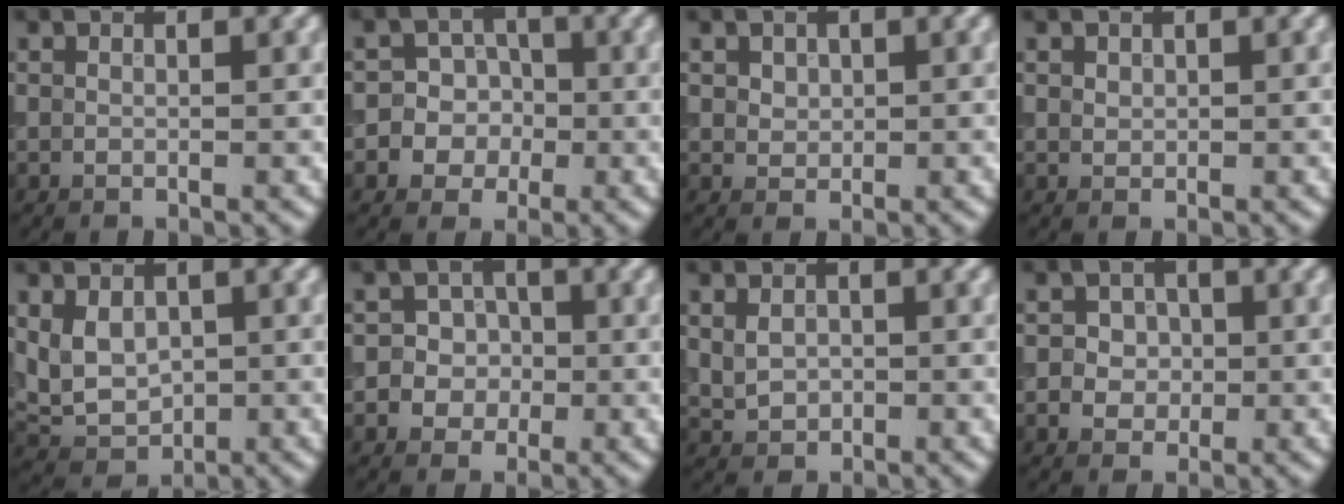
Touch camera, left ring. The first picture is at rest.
{"total": 5.1, "force": [-1.3, 4.9, 0.9], "torque": [0.007, 0.018, -0.051]}
{"total": 1.2, "force": [0.4, 1.0, 0.5], "torque": [-0.011, -0.001, 0.009]}
{"total": 0.6, "force": [0.2, 0.5, 0.3], "torque": [-0.006, -0.002, 0.005]}
{"total": 3.7, "force": [0.2, 2.8, 2.5], "torque": [-0.047, -0.004, 0.006]}
{"total": 3.3, "force": [-0.5, 3.1, 0.9], "torque": [0.007, 0.013, -0.025]}
{"total": 2.0, "force": [-0.1, 1.6, 1.3], "torque": [-0.026, -0.001, -0.001]}
{"total": 2.7, "force": [0.0, 2.4, 1.3], "torque": [-0.010, 0.004, -0.012]}